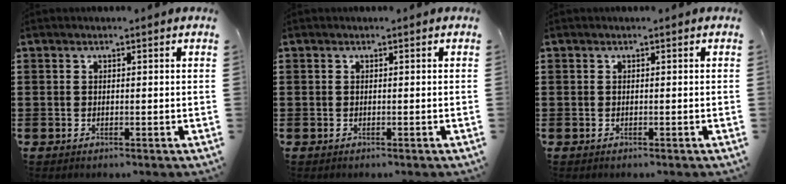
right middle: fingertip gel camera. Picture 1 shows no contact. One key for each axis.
{"total": 0.0}
{"total": 0.0}